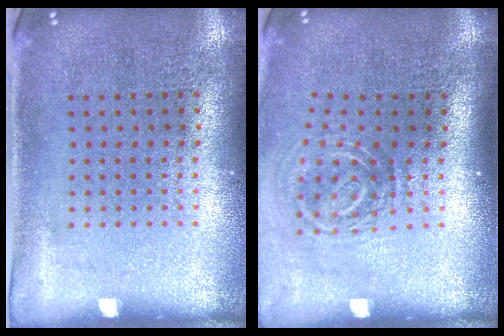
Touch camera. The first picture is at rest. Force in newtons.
{"total": 1.8, "press": 1.2, "slide": 1.3}